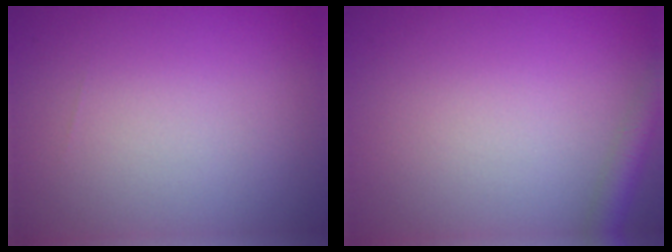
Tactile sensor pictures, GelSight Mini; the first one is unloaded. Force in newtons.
{"total": 2.4, "press": 2.4, "slide": 0.1}